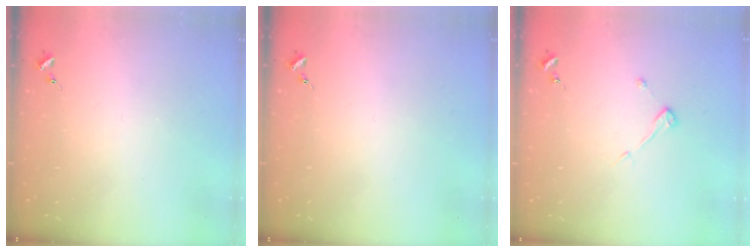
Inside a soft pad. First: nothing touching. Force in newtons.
{"total": 0.0}
{"total": 3.8, "press": 3.8, "slide": 0.3}